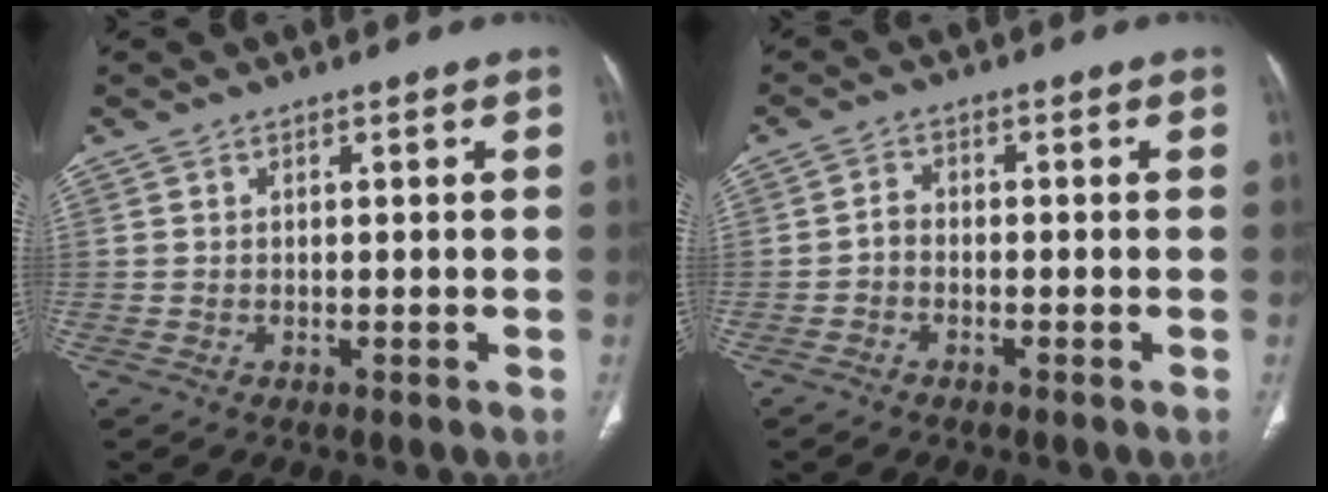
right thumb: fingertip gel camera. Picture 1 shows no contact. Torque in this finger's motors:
{"motor_torque": [0.14, -0.08, -0.14, 0.03, 0.00]}